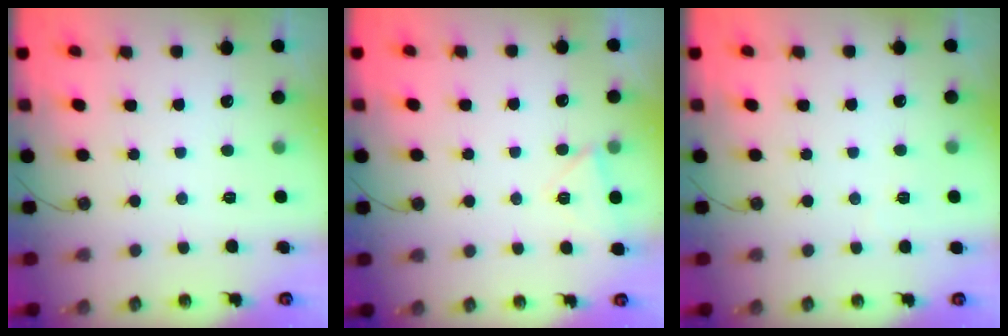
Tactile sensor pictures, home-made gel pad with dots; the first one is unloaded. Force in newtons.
{"total": 4.0, "press": 3.3, "slide": 2.2}
{"total": 1.5, "press": 1.5, "slide": 0.2}